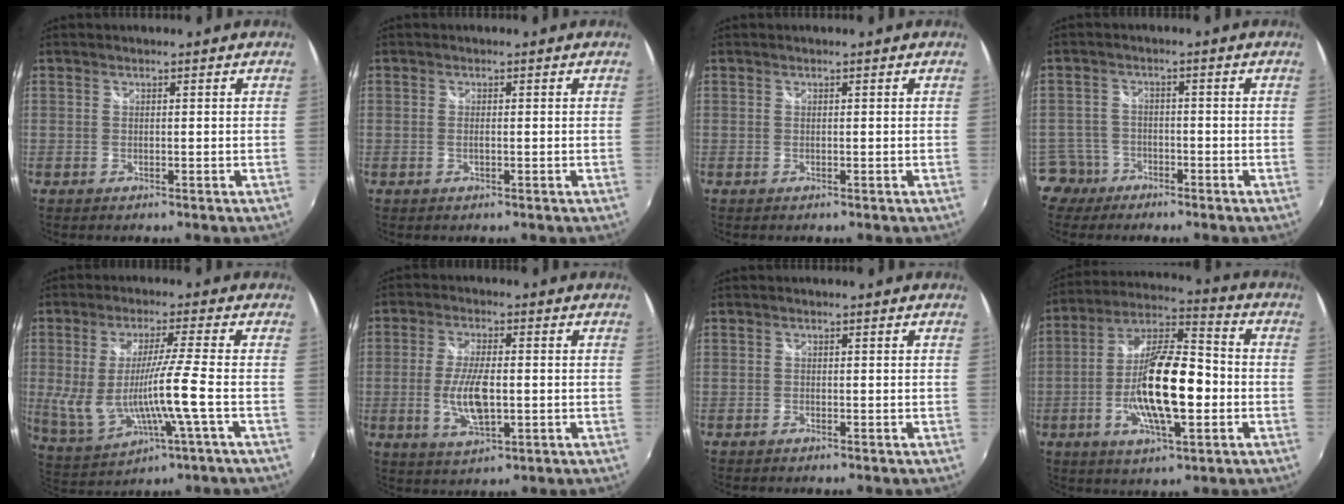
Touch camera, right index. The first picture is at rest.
{"total": 0.8, "force": [-0.2, 0.2, 0.7], "torque": [-0.016, -0.001, -0.004]}
{"total": 0.0}
{"total": 4.8, "force": [-3.1, 3.6, -0.1], "torque": [-0.009, 0.016, -0.063]}
{"total": 11.3, "force": [-1.6, 0.5, 11.2], "torque": [-0.219, -0.022, -0.010]}
{"total": 8.5, "force": [-1.3, 3.2, 7.7], "torque": [-0.155, -0.008, -0.022]}
{"total": 0.5, "force": [-0.5, 0.2, 0.1], "torque": [-0.003, -0.003, -0.011]}
{"total": 17.0, "force": [-3.6, 5.1, 15.8], "torque": [-0.297, 0.002, -0.068]}